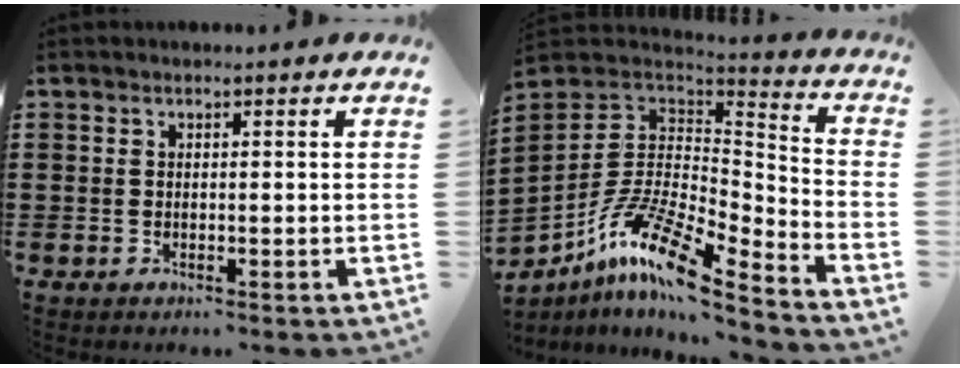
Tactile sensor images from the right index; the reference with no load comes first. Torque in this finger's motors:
{"motor_torque": [-0.40, 0.98, 0.45, 0.07]}